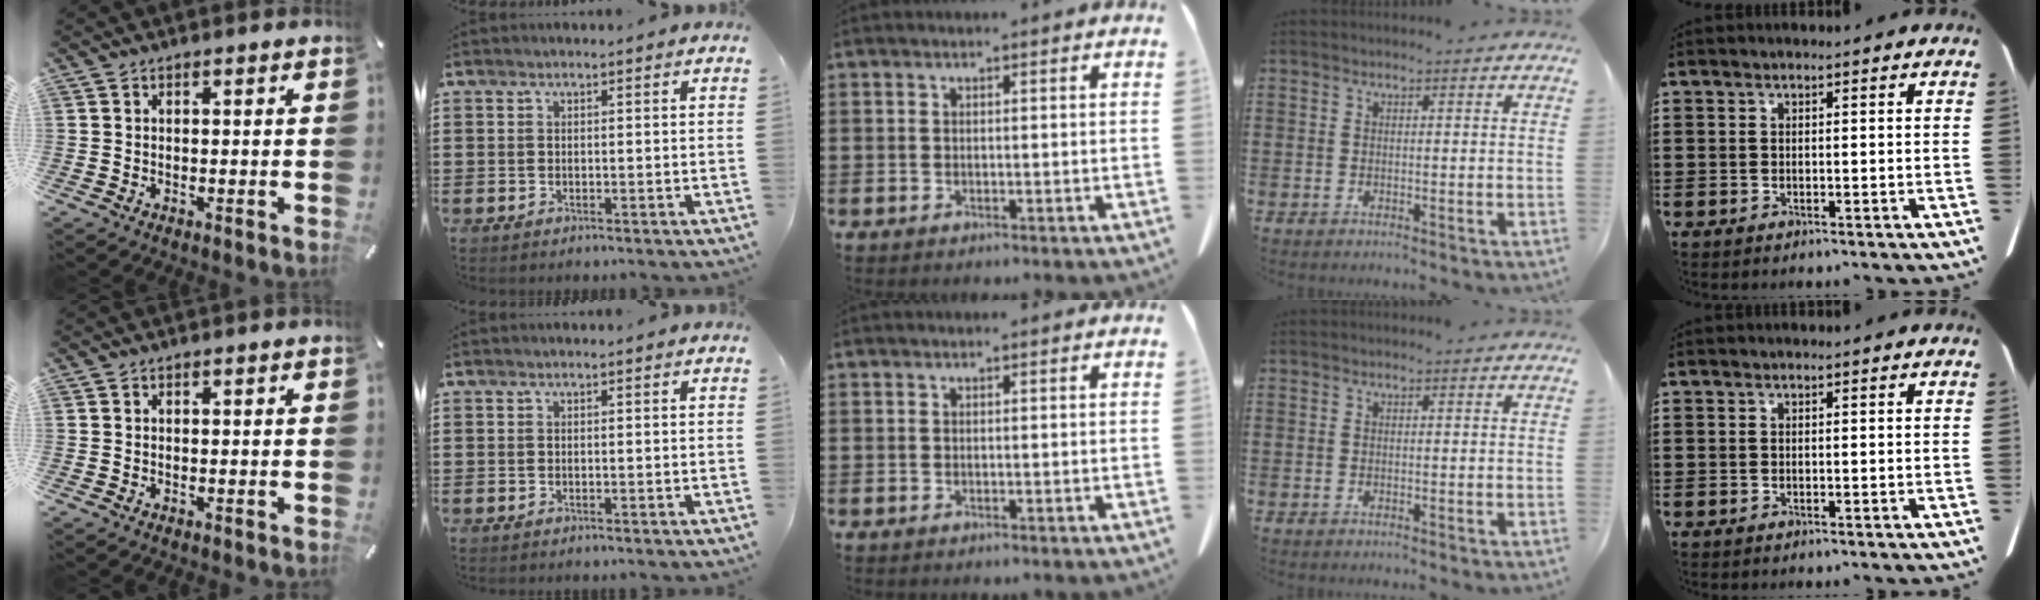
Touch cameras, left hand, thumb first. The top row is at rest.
{}